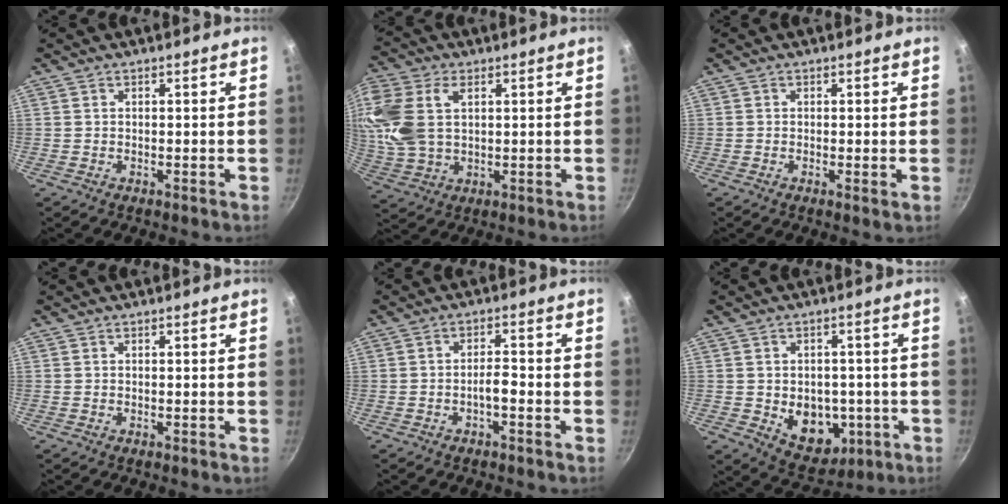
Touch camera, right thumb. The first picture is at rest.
{"total": 13.5, "force": [3.5, 8.6, 9.9], "torque": [-0.210, -0.001, 0.071]}
{"total": 0.7, "force": [0.0, 0.1, 0.7], "torque": [-0.011, -0.008, -0.005]}
{"total": 0.0}
{"total": 2.7, "force": [-1.4, 0.7, 2.2], "torque": [-0.036, 0.019, -0.024]}
{"total": 11.4, "force": [-2.2, 8.6, 7.2], "torque": [-0.064, -0.002, -0.012]}